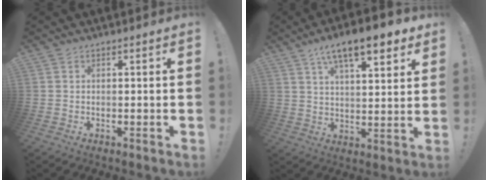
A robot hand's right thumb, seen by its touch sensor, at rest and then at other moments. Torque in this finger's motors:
{"motor_torque": [-0.35, 1.67, 1.47, 0.79, 0.34]}